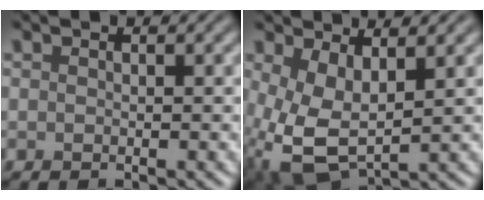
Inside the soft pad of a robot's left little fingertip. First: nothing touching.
{"total": 6.5, "force": [0.3, 3.7, 5.3], "torque": [-0.135, -0.015, 0.015]}